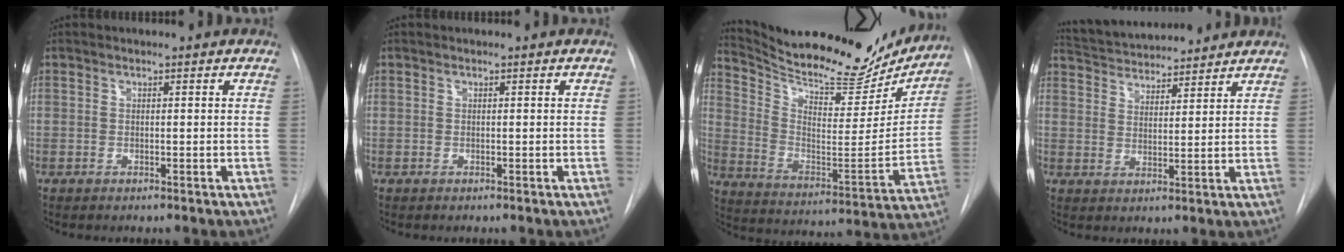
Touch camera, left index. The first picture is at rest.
{"total": 0.0}
{"total": 24.4, "force": [22.4, 5.3, 8.1], "torque": [-0.133, -0.051, 0.322]}
{"total": 13.1, "force": [12.4, 2.2, 3.6], "torque": [-0.064, 0.028, 0.196]}